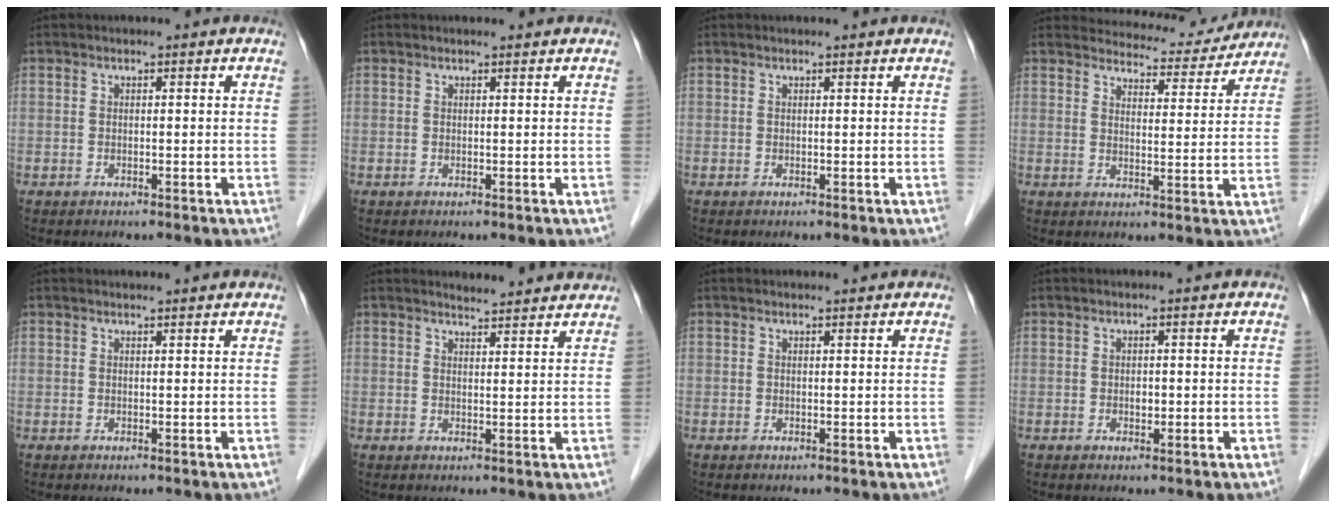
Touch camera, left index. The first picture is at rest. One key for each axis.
{"total": 0.8, "fx": 0.8, "fy": 0.1, "fz": 0.1, "tx": -0.009, "ty": 0.006, "tz": 0.013}
{"total": 1.1, "fx": 1.0, "fy": 0.1, "fz": 0.2, "tx": -0.010, "ty": 0.007, "tz": 0.012}
{"total": 11.1, "fx": 10.7, "fy": 2.7, "fz": 1.1, "tx": -0.002, "ty": -0.004, "tz": 0.124}
{"total": 2.6, "fx": 2.6, "fy": 0.1, "fz": 0.6, "tx": -0.011, "ty": 0.013, "tz": 0.028}
{"total": 6.0, "fx": 5.8, "fy": 0.7, "fz": 1.1, "tx": -0.019, "ty": 0.009, "tz": 0.062}
{"total": 1.2, "fx": 1.2, "fy": 0.1, "fz": 0.2, "tx": -0.008, "ty": 0.007, "tz": 0.018}
{"total": 0.8, "fx": -0.1, "fy": 0.6, "fz": 0.6, "tx": -0.010, "ty": 0.000, "tz": -0.001}